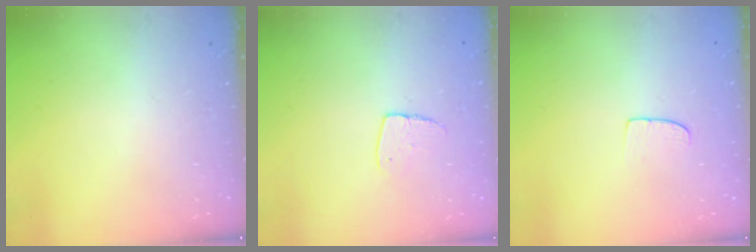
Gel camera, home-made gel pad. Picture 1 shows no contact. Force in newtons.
{"total": 6.0, "press": 6.0, "slide": 0.3}
{"total": 5.6, "press": 5.5, "slide": 0.5}